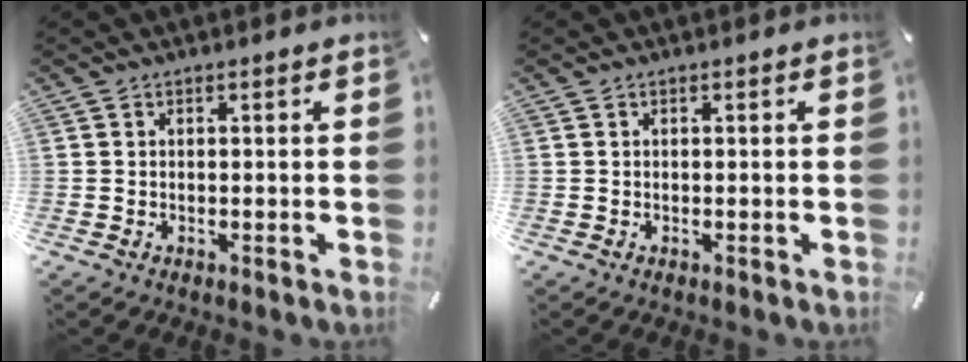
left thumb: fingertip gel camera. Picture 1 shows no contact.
{"total": 0.0}